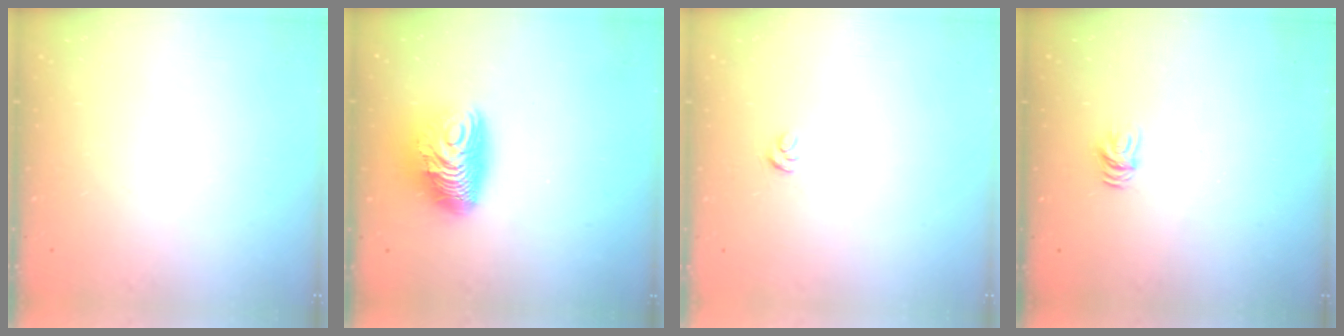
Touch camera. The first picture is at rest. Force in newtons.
{"total": 12.0, "press": 12.0, "slide": 0.8}
{"total": 3.1, "press": 3.1, "slide": 0.2}
{"total": 6.2, "press": 6.2, "slide": 0.3}